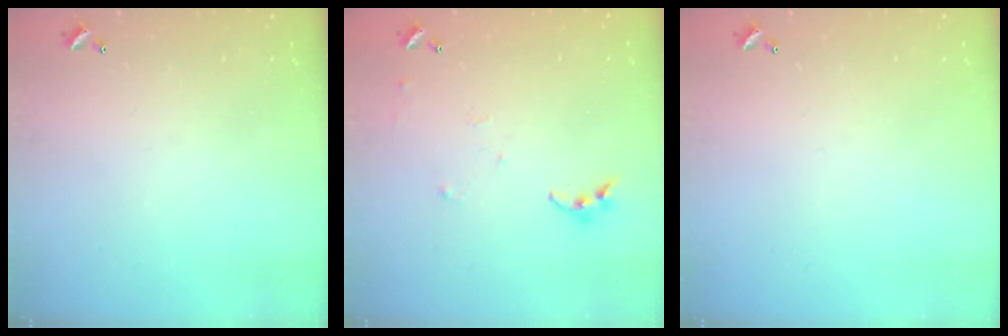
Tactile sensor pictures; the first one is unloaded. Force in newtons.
{"total": 7.5, "press": 7.5, "slide": 0.6}
{"total": 0.0}